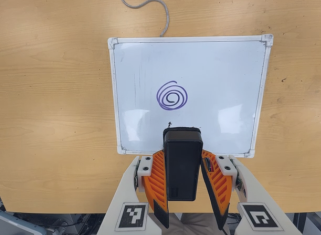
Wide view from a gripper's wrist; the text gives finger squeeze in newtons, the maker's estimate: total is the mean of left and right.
{"total": 4.3, "left": 3.2, "right": 5.3}